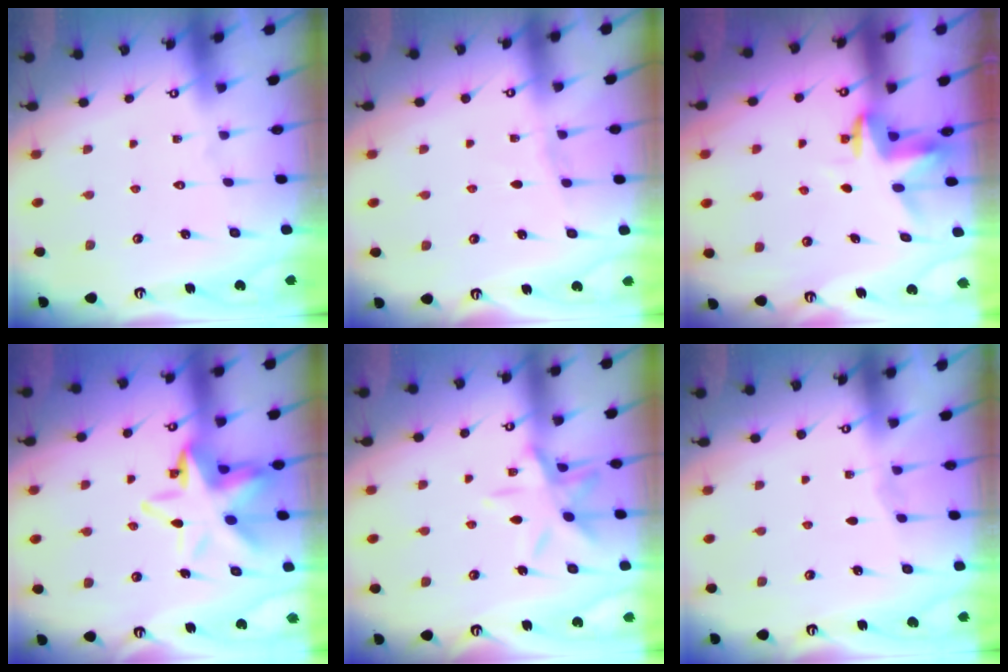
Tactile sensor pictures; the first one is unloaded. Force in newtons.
{"total": 1.9, "press": 1.9, "slide": 0.3}
{"total": 3.6, "press": 3.6, "slide": 0.2}
{"total": 12.9, "press": 12.5, "slide": 3.1}
{"total": 12.0, "press": 11.9, "slide": 0.8}
{"total": 2.3, "press": 2.3, "slide": 0.4}